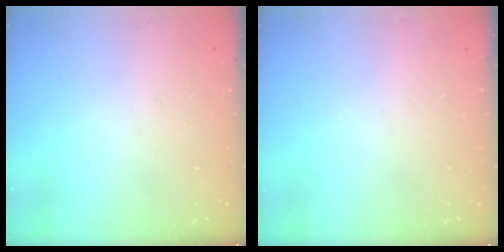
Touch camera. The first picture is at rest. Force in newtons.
{"total": 0.0}